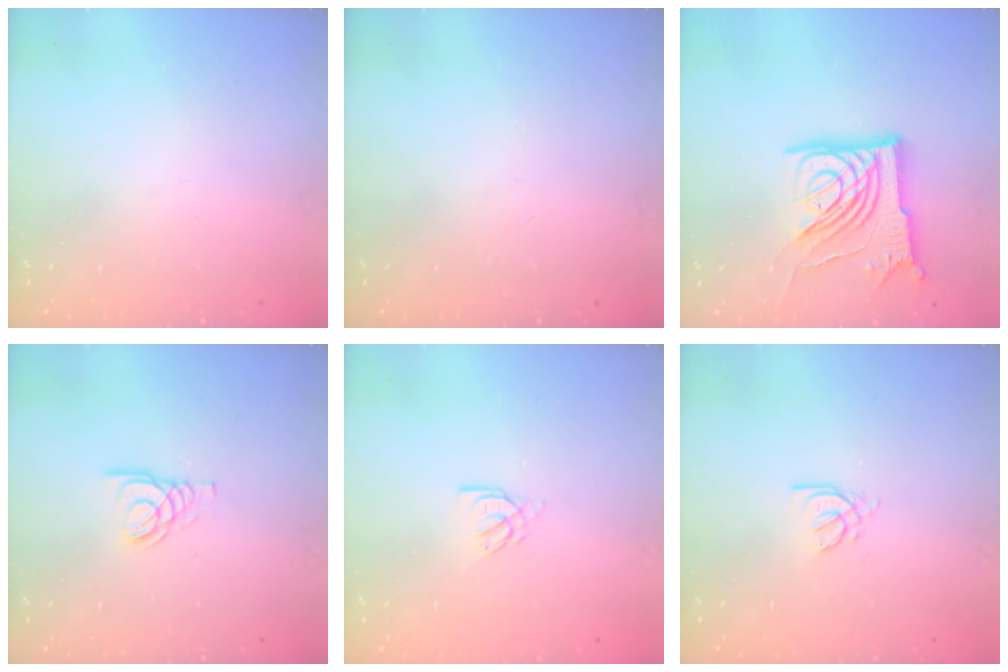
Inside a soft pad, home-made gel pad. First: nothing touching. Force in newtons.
{"total": 0.0}
{"total": 14.5, "press": 14.4, "slide": 1.2}
{"total": 2.8, "press": 2.8, "slide": 0.3}
{"total": 4.2, "press": 4.2, "slide": 0.2}
{"total": 2.1, "press": 2.0, "slide": 0.6}